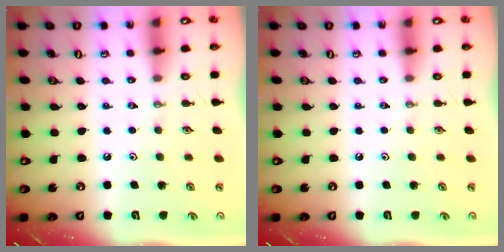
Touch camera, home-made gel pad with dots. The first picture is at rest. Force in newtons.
{"total": 0.0}